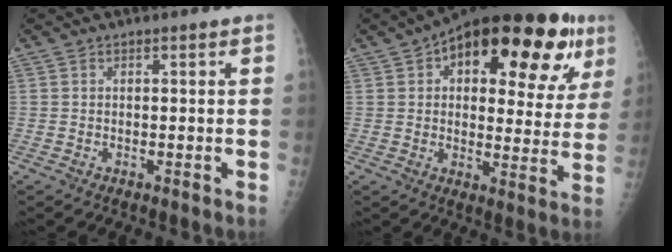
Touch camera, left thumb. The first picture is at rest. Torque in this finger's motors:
{"motor_torque": [0.61, 0.83, 1.21, -1.55, 0.25]}